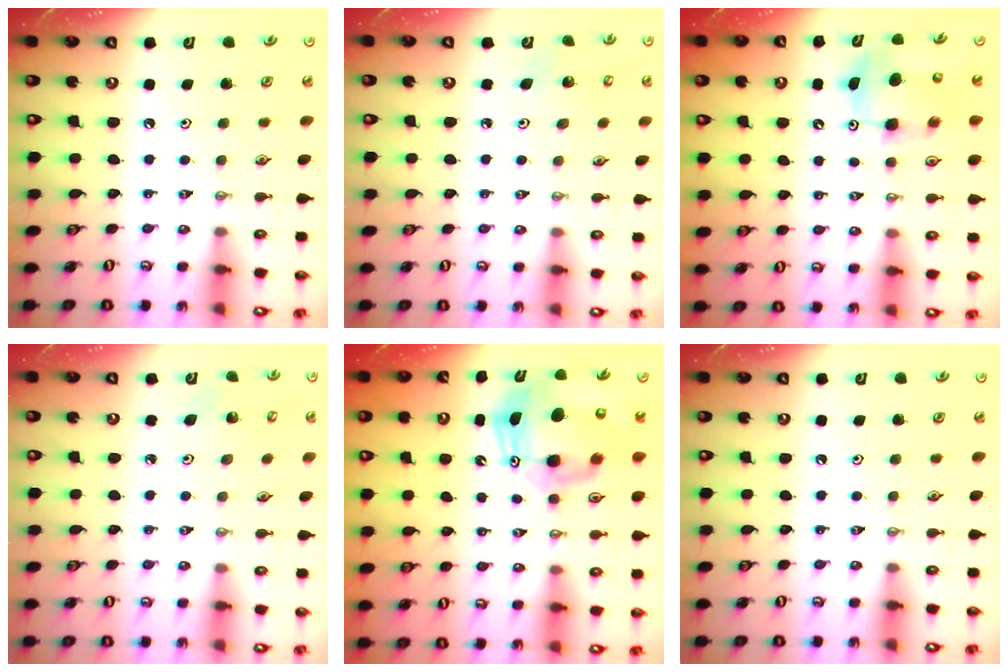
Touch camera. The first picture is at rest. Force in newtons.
{"total": 4.2, "press": 4.2, "slide": 0.2}
{"total": 8.6, "press": 8.4, "slide": 1.8}
{"total": 3.0, "press": 2.9, "slide": 0.5}
{"total": 12.0, "press": 11.7, "slide": 2.5}
{"total": 0.0}